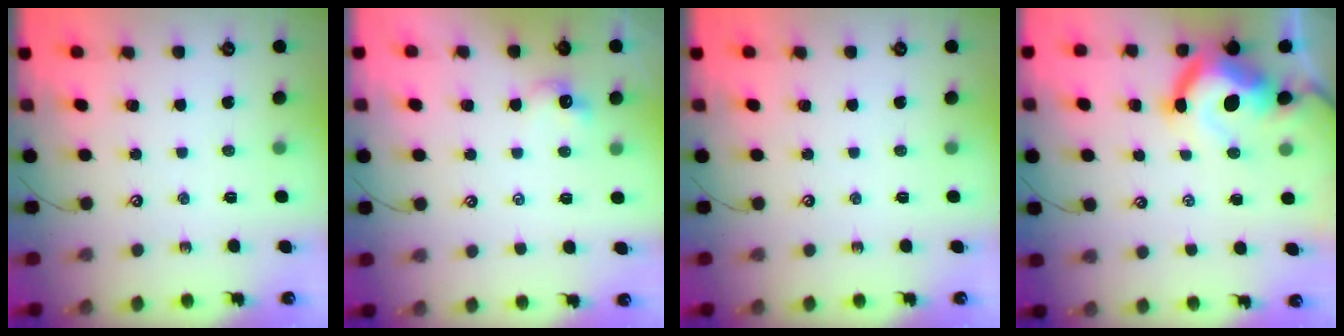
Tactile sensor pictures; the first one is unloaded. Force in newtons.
{"total": 0.6, "press": 0.3, "slide": 0.5}
{"total": 0.0}
{"total": 13.2, "press": 13.0, "slide": 2.1}